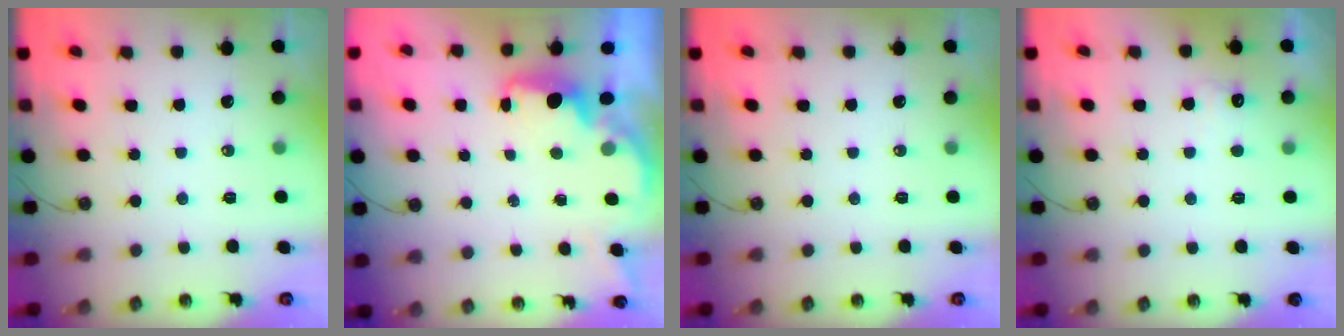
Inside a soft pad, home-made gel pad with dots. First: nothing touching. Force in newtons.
{"total": 2.2, "press": 2.0, "slide": 0.8}
{"total": 0.0}
{"total": 5.8, "press": 5.7, "slide": 1.2}